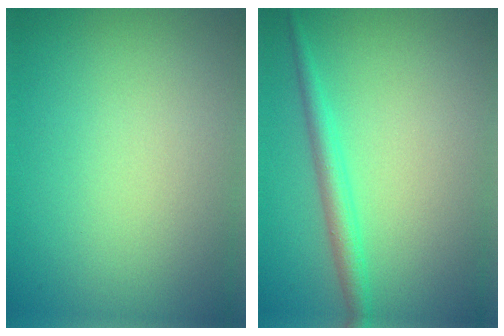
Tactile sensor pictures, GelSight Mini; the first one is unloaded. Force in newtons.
{"total": 2.3, "press": 2.3, "slide": 0.1}